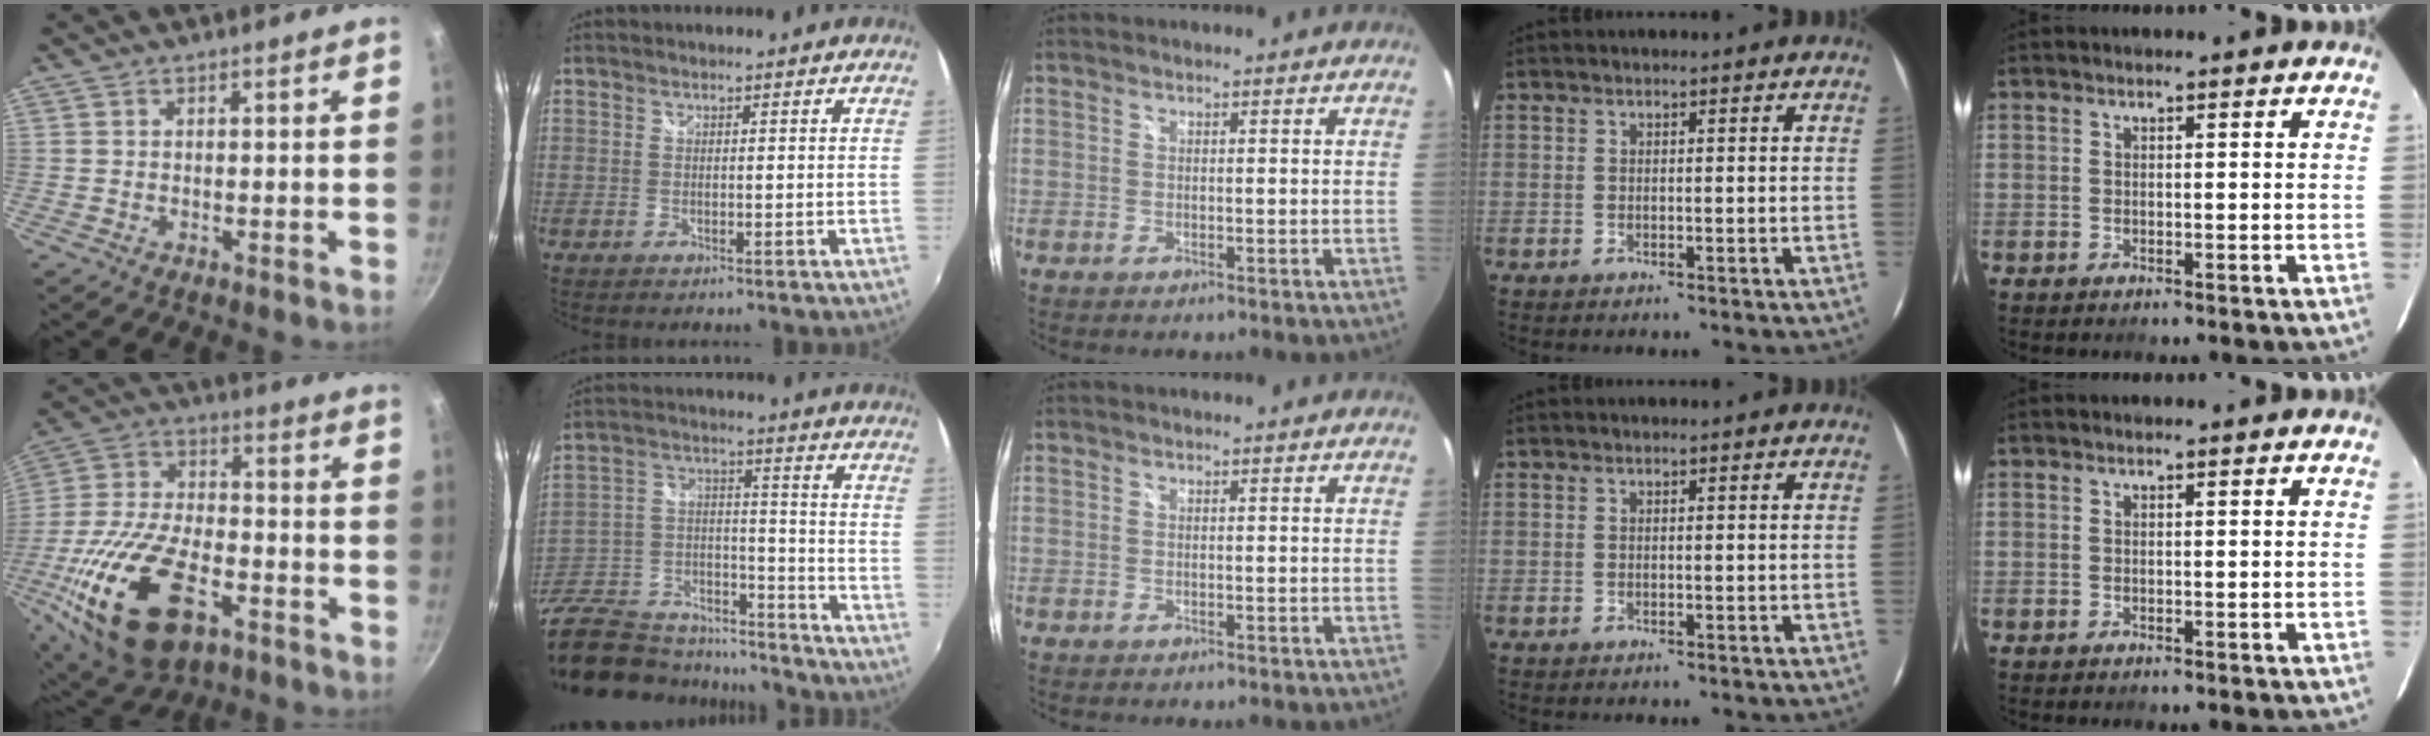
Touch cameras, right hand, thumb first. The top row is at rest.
{"thumb": {"total": 24.2, "force": [-10.1, 12.8, 17.8], "torque": [-0.346, 0.023, -0.183]}, "index": {"total": 25.2, "force": [-15.9, 14.7, 12.8], "torque": [-0.302, 0.018, -0.228]}}